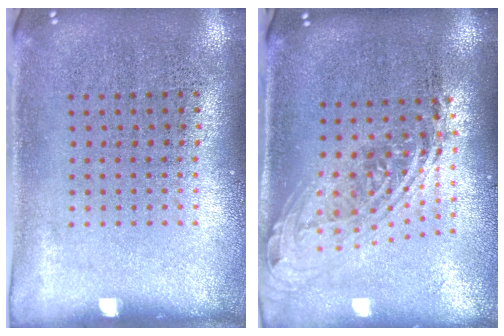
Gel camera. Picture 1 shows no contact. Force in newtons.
{"total": 2.1, "press": 1.5, "slide": 1.4}